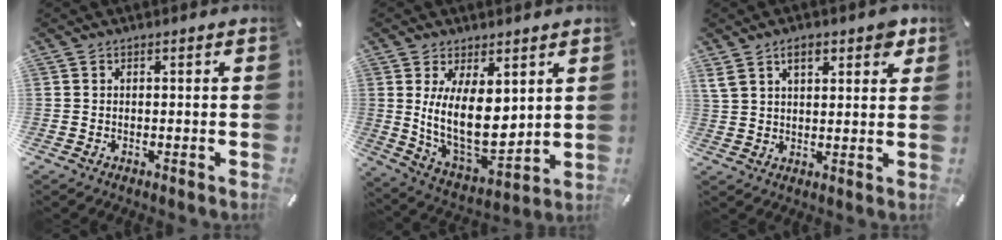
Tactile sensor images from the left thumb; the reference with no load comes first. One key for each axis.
{"total": 15.4, "fx": 4.3, "fy": 8.9, "fz": 11.7, "tx": -0.226, "ty": -0.048, "tz": 0.083}
{"total": 7.2, "fx": 4.1, "fy": 3.7, "fz": 4.5, "tx": -0.074, "ty": -0.004, "tz": 0.072}